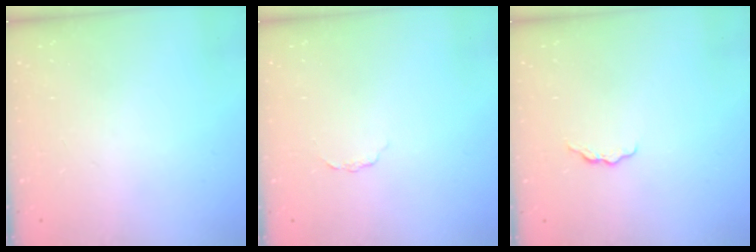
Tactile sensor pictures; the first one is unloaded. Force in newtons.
{"total": 1.5, "press": 1.5, "slide": 0.2}
{"total": 4.1, "press": 4.1, "slide": 0.5}